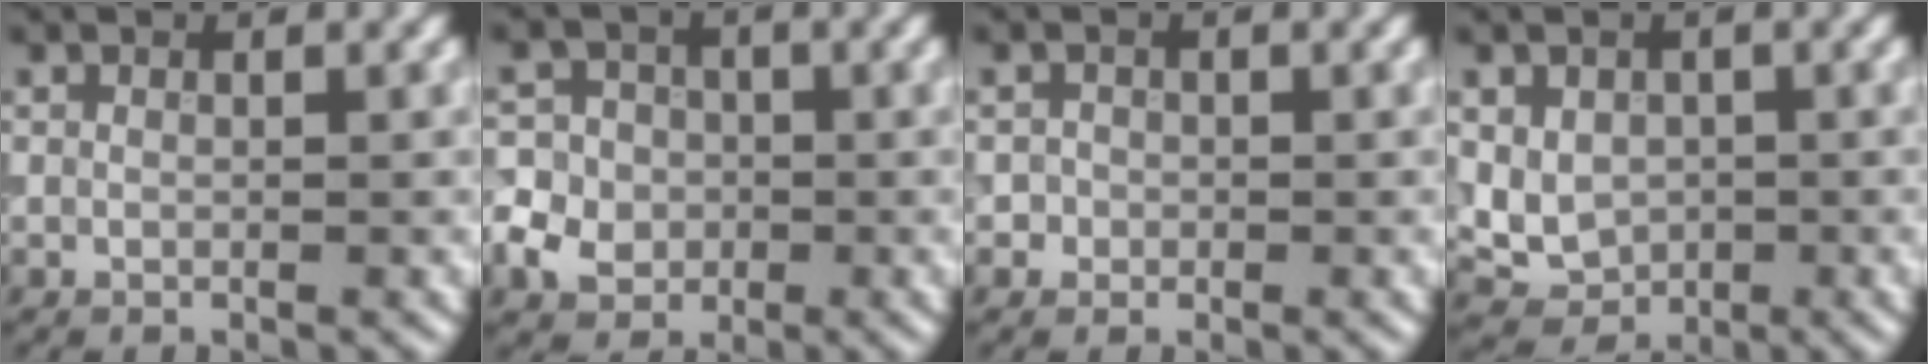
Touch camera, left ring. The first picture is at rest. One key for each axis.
{"total": 5.6, "fx": -1.6, "fy": 5.0, "fz": 1.9, "tx": -0.022, "ty": 0.000, "tz": -0.058}
{"total": 1.0, "fx": -0.2, "fy": 1.0, "fz": 0.0, "tx": 0.015, "ty": -0.001, "tz": -0.007}
{"total": 4.5, "fx": -0.1, "fy": 3.7, "fz": 2.5, "tx": -0.038, "ty": -0.004, "tz": 0.006}